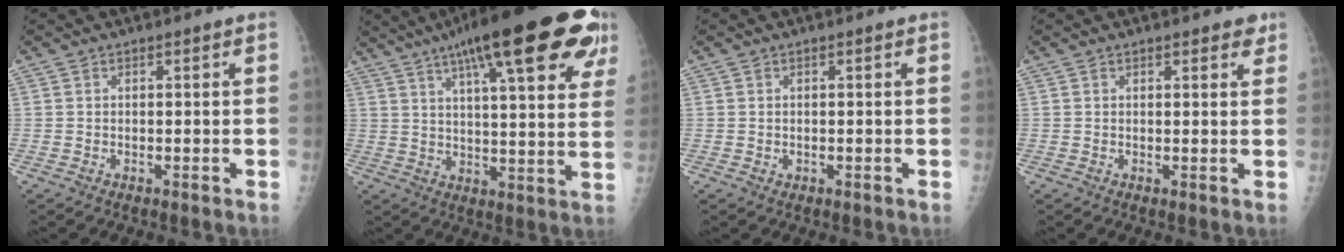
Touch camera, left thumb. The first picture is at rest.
{"total": 27.1, "force": [15.8, 6.4, 21.1], "torque": [-0.283, -0.011, 0.212]}
{"total": 0.7, "force": [0.3, 0.4, 0.4], "torque": [0.001, -0.001, 0.004]}
{"total": 2.8, "force": [2.1, 1.1, 1.6], "torque": [-0.001, -0.007, 0.022]}